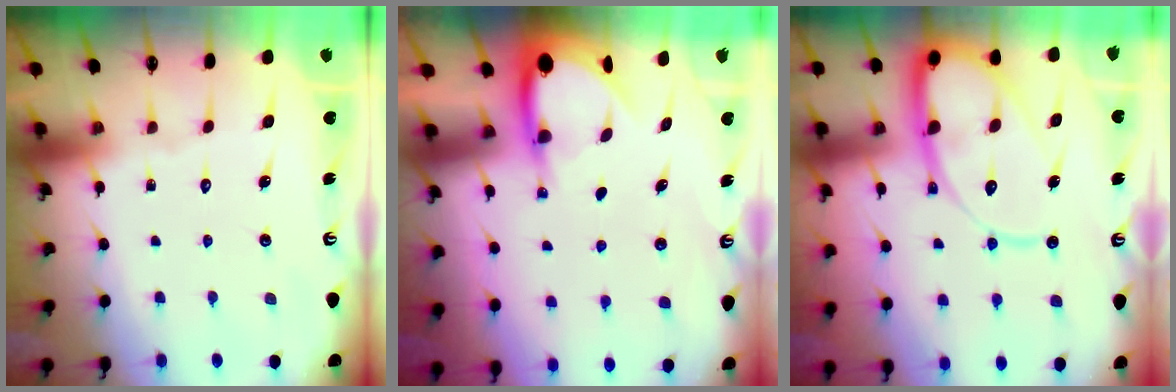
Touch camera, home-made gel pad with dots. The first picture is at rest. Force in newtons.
{"total": 4.0, "press": 4.0, "slide": 0.3}
{"total": 15.9, "press": 15.8, "slide": 1.7}